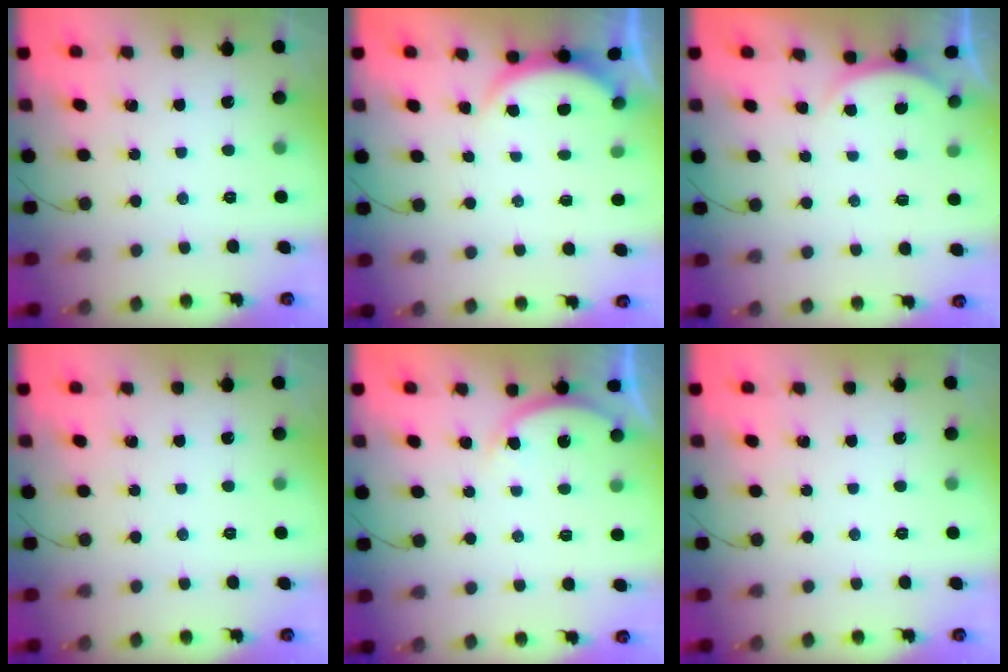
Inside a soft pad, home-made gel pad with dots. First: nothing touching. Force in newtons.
{"total": 2.3, "press": 2.2, "slide": 0.5}
{"total": 2.4, "press": 2.4, "slide": 0.6}
{"total": 0.0}
{"total": 3.7, "press": 3.6, "slide": 0.6}
{"total": 0.0}